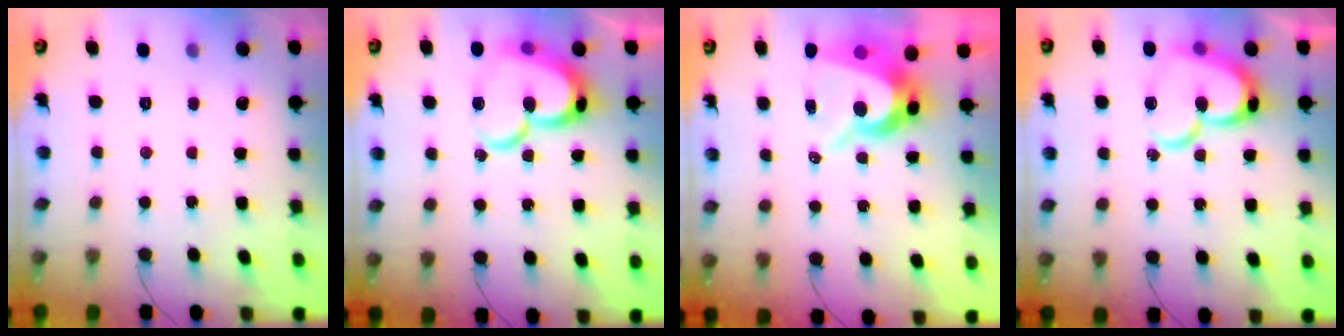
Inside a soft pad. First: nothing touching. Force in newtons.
{"total": 19.8, "press": 19.7, "slide": 2.1}
{"total": 10.3, "press": 10.3, "slide": 0.9}
{"total": 17.3, "press": 17.2, "slide": 1.5}